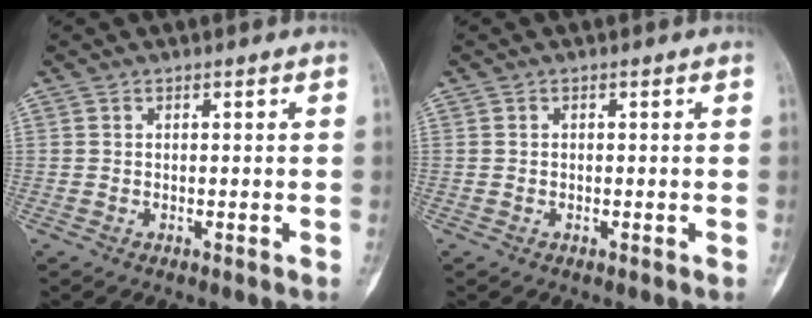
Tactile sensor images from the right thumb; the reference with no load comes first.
{"total": 0.0}